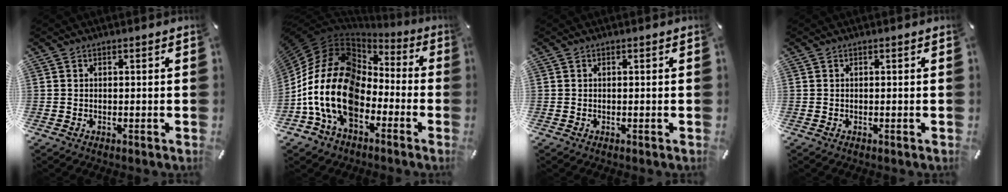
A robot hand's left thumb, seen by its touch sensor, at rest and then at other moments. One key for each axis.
{"total": 20.1, "fx": -5.7, "fy": 14.2, "fz": 13.1, "tx": -0.308, "ty": 0.011, "tz": -0.106}
{"total": 0.0}
{"total": 0.0}